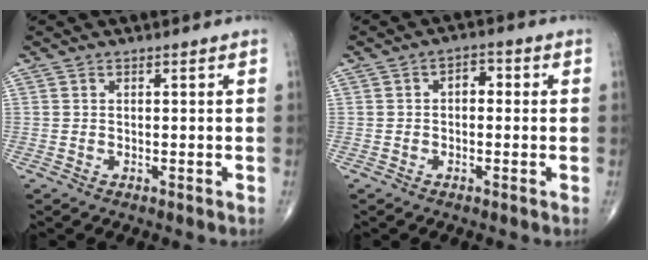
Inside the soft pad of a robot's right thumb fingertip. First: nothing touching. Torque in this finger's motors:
{"motor_torque": [-0.10, 0.03, 0.32, 0.07, 0.01]}